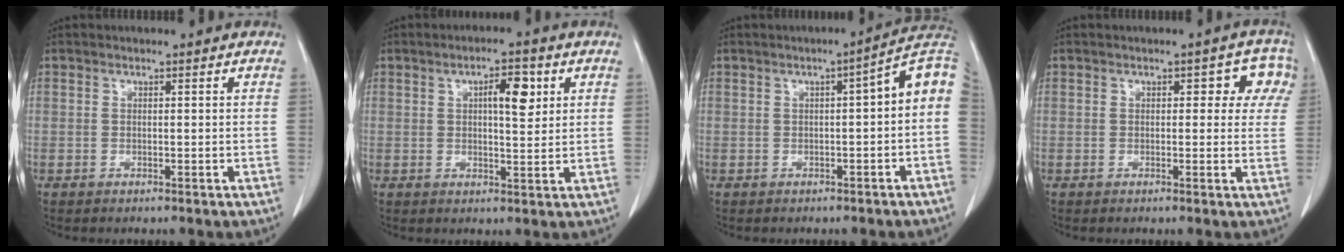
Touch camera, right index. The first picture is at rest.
{"total": 5.4, "force": [1.8, 1.6, 4.8], "torque": [-0.077, 0.003, 0.028]}
{"total": 7.4, "force": [-0.1, 1.2, 7.3], "torque": [-0.089, 0.026, -0.008]}
{"total": 4.8, "force": [1.6, 2.8, 3.5], "torque": [-0.017, 0.022, 0.011]}